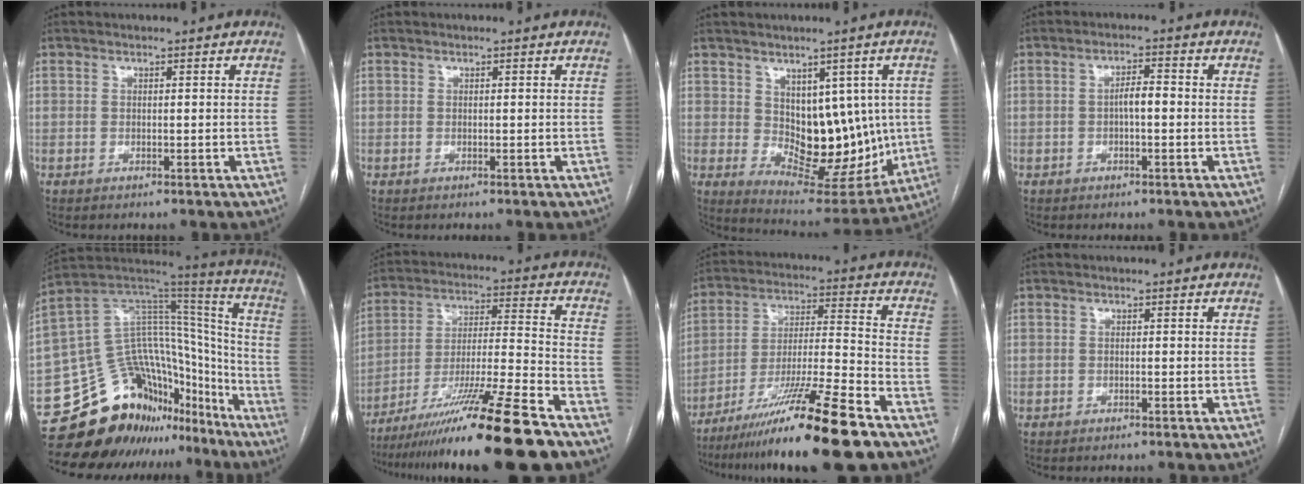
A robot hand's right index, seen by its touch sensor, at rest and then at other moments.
{"total": 0.0}
{"total": 13.3, "force": [0.5, 7.6, 11.0], "torque": [-0.130, 0.004, 0.038]}
{"total": 3.0, "force": [-0.4, 0.8, 2.8], "torque": [-0.046, 0.008, -0.006]}
{"total": 25.3, "force": [-19.4, 13.0, 9.6], "torque": [-0.130, 0.078, -0.294]}
{"total": 21.1, "force": [-16.1, -1.3, 13.6], "torque": [-0.215, -0.031, -0.275]}
{"total": 19.3, "force": [-14.1, -0.7, 13.2], "torque": [-0.219, -0.030, -0.244]}
{"total": 0.0}